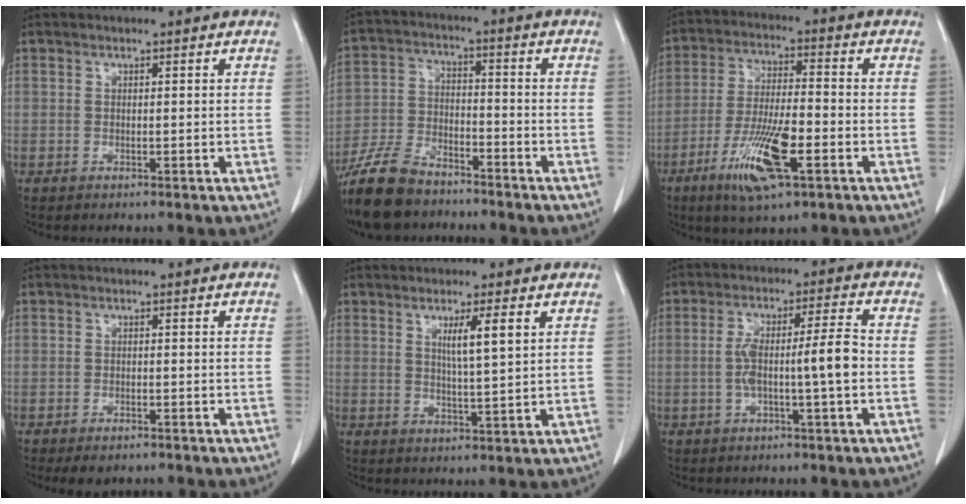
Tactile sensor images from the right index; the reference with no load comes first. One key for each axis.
{"total": 10.7, "fx": -8.7, "fy": 3.9, "fz": 4.8, "tx": -0.102, "ty": -0.017, "tz": -0.166}
{"total": 11.5, "fx": -5.2, "fy": 2.1, "fz": 10.1, "tx": -0.196, "ty": -0.017, "tz": -0.091}
{"total": 2.7, "fx": -1.9, "fy": 1.3, "fz": 1.3, "tx": -0.017, "ty": -0.001, "tz": -0.022}
{"total": 4.9, "fx": 2.0, "fy": -0.2, "fz": 4.4, "tx": -0.075, "ty": -0.007, "tz": 0.035}
{"total": 7.5, "fx": -1.2, "fy": 0.1, "fz": 7.4, "tx": -0.141, "ty": 0.018, "tz": -0.018}